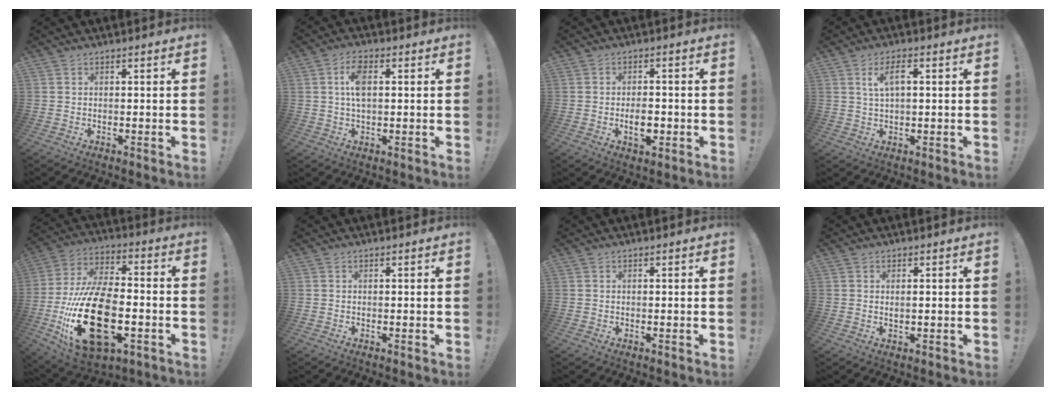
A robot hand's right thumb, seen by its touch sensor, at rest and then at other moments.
{"total": 6.4, "force": [1.1, 3.3, 5.4], "torque": [-0.090, 0.006, 0.018]}
{"total": 5.8, "force": [-1.8, 3.2, 4.5], "torque": [-0.062, 0.003, -0.033]}
{"total": 5.1, "force": [1.5, 1.8, 4.5], "torque": [-0.077, 0.001, 0.022]}
{"total": 28.1, "force": [-7.3, 15.7, 22.1], "torque": [-0.433, 0.039, -0.107]}
{"total": 0.0}
{"total": 0.0}
{"total": 1.0, "force": [0.3, 0.2, 1.0], "torque": [-0.017, -0.001, 0.004]}